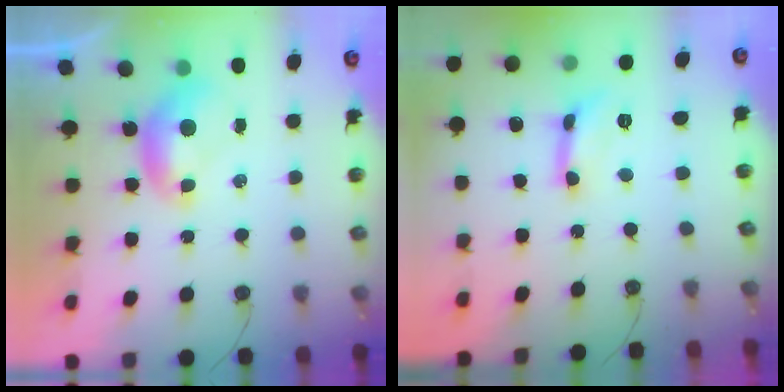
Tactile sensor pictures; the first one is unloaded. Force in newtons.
{"total": 1.3, "press": 1.3, "slide": 0.2}